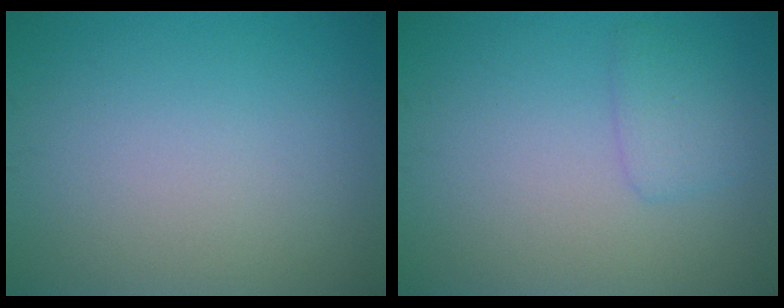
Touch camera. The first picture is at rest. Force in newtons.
{"total": 1.8, "press": 1.8, "slide": 0.1}